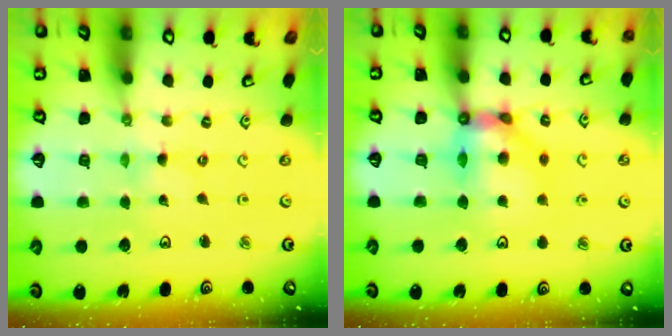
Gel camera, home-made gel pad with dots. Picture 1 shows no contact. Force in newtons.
{"total": 11.3, "press": 11.1, "slide": 2.0}